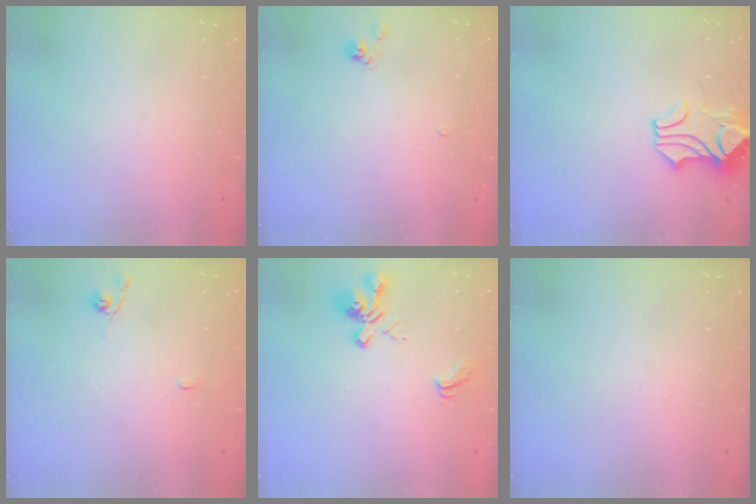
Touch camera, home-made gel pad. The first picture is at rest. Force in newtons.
{"total": 2.4, "press": 2.3, "slide": 0.8}
{"total": 2.9, "press": 2.9, "slide": 0.6}
{"total": 2.6, "press": 2.6, "slide": 0.3}
{"total": 2.4, "press": 2.0, "slide": 1.3}
{"total": 0.0}